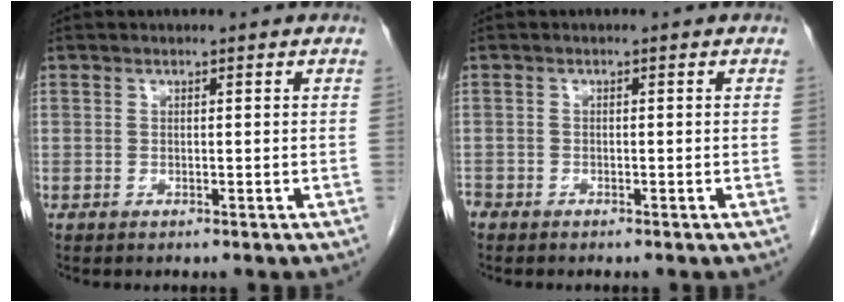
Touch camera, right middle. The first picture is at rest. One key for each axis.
{"total": 1.4, "fx": -1.2, "fy": 0.7, "fz": 0.3, "tx": -0.009, "ty": 0.001, "tz": -0.022}